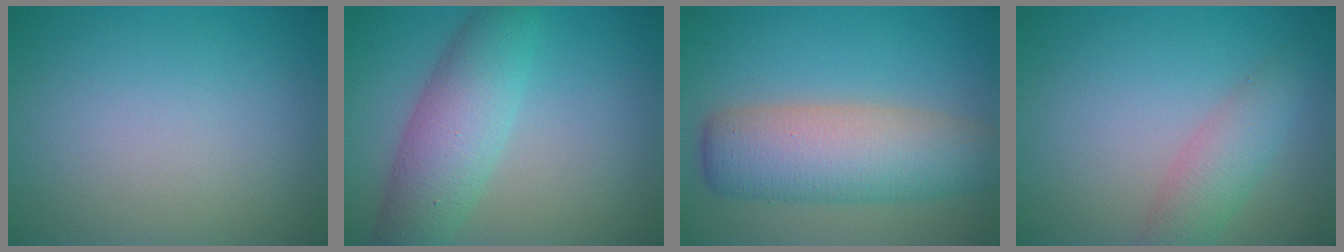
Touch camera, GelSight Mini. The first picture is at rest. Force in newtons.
{"total": 6.0, "press": 6.0, "slide": 0.3}
{"total": 7.6, "press": 7.6, "slide": 0.3}
{"total": 3.1, "press": 3.1, "slide": 0.1}